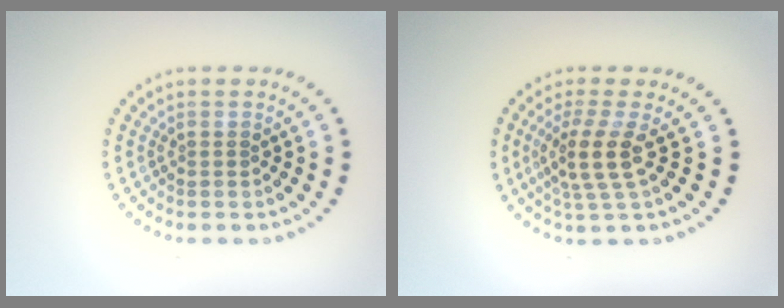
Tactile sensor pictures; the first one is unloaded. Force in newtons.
{"total": 3.5, "press": 2.7, "slide": 2.3}